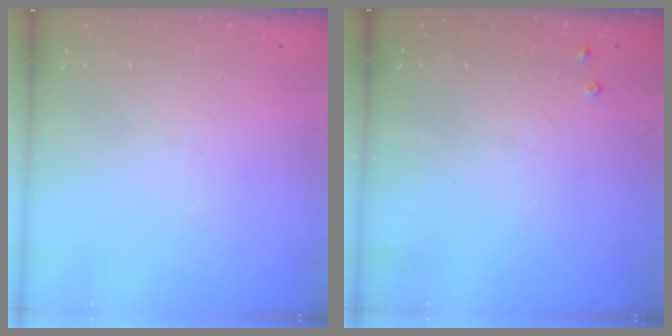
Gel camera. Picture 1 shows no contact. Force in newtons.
{"total": 1.8, "press": 1.8, "slide": 0.4}